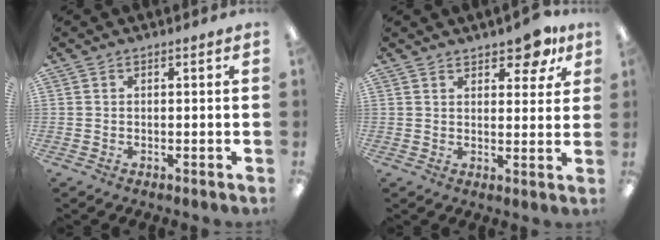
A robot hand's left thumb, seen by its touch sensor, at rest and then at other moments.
{"total": 6.9, "force": [5.1, 3.1, 3.4], "torque": [-0.024, -0.031, 0.083]}